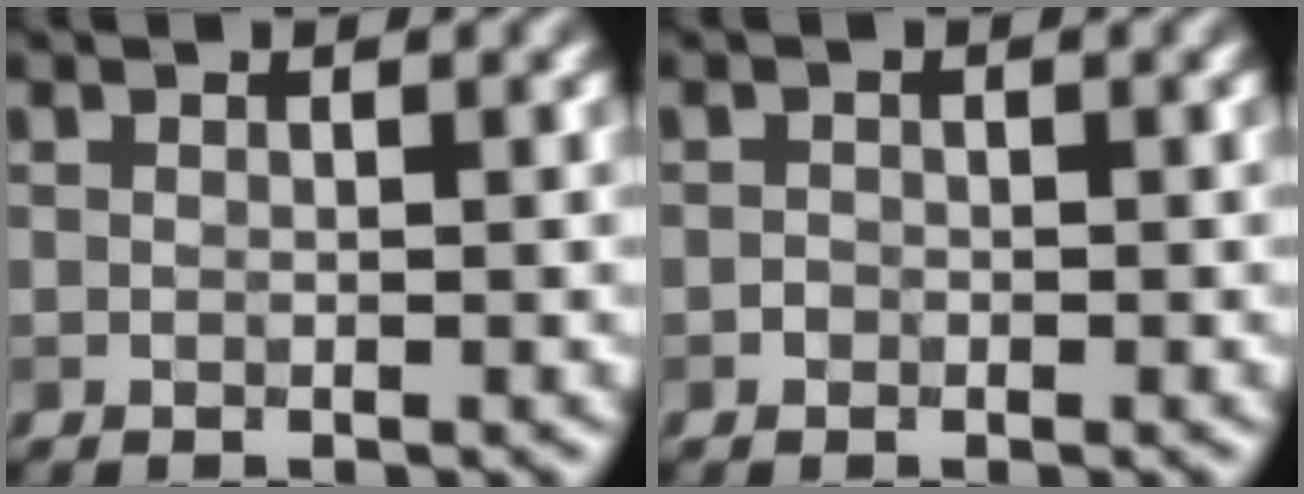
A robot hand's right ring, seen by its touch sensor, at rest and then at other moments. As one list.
[{"total": 0.6, "force": [-0.3, 0.5, 0.1], "torque": [0.003, -0.002, -0.006]}]